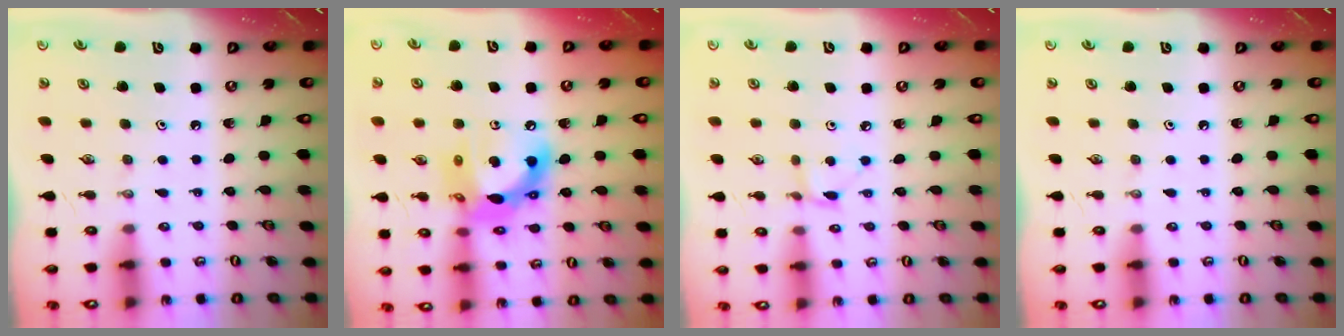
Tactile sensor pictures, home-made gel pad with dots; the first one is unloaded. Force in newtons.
{"total": 15.3, "press": 15.3, "slide": 1.3}
{"total": 2.6, "press": 2.6, "slide": 0.1}
{"total": 0.0}